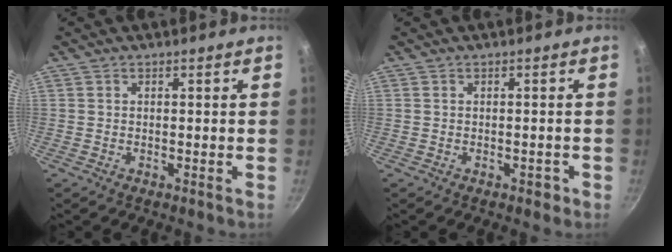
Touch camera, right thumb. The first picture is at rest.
{"total": 1.5, "force": [-0.8, 0.9, 0.9], "torque": [-0.002, 0.013, -0.006]}